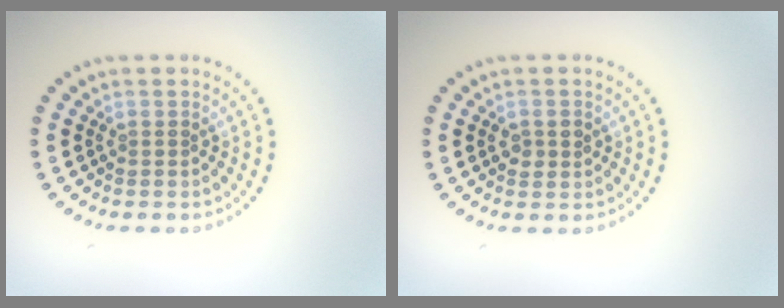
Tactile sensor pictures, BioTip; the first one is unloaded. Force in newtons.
{"total": 1.4, "press": 1.4, "slide": 0.1}